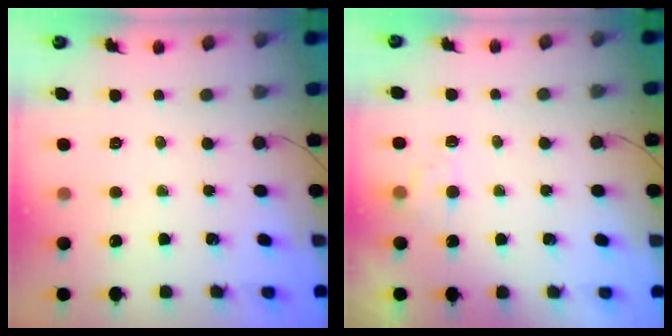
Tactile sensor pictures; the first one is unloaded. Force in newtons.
{"total": 2.5, "press": 2.0, "slide": 1.5}